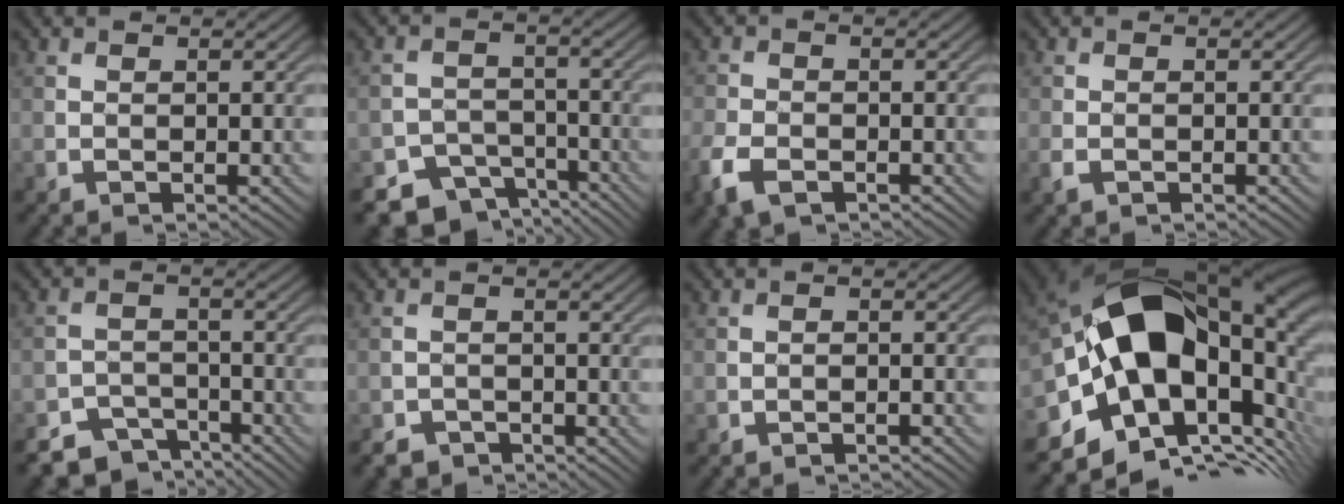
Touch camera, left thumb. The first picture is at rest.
{"total": 6.9, "force": [-5.2, 4.0, 2.1], "torque": [-0.029, -0.013, -0.083]}
{"total": 5.2, "force": [-3.0, 2.9, 3.1], "torque": [-0.077, -0.013, -0.067]}
{"total": 1.6, "force": [-0.9, 0.9, 1.0], "torque": [-0.025, -0.006, -0.017]}
{"total": 6.3, "force": [-5.2, 3.0, 1.7], "torque": [-0.028, -0.011, -0.089]}
{"total": 2.9, "force": [-2.5, 1.4, 0.5], "torque": [-0.006, -0.004, -0.049]}
{"total": 1.2, "force": [-1.1, 0.2, 0.4], "torque": [-0.006, 0.002, -0.022]}
{"total": 19.8, "force": [0.3, 13.1, 14.8], "torque": [-0.264, -0.017, 0.025]}